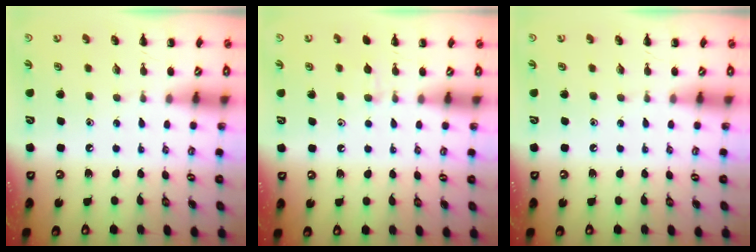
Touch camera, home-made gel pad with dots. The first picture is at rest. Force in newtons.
{"total": 4.4, "press": 4.1, "slide": 1.6}
{"total": 0.0}